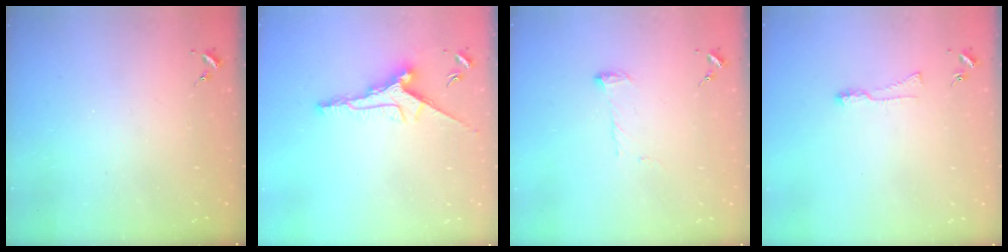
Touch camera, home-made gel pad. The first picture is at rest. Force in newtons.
{"total": 11.3, "press": 11.3, "slide": 0.1}
{"total": 6.6, "press": 6.5, "slide": 0.8}
{"total": 6.9, "press": 6.8, "slide": 0.8}